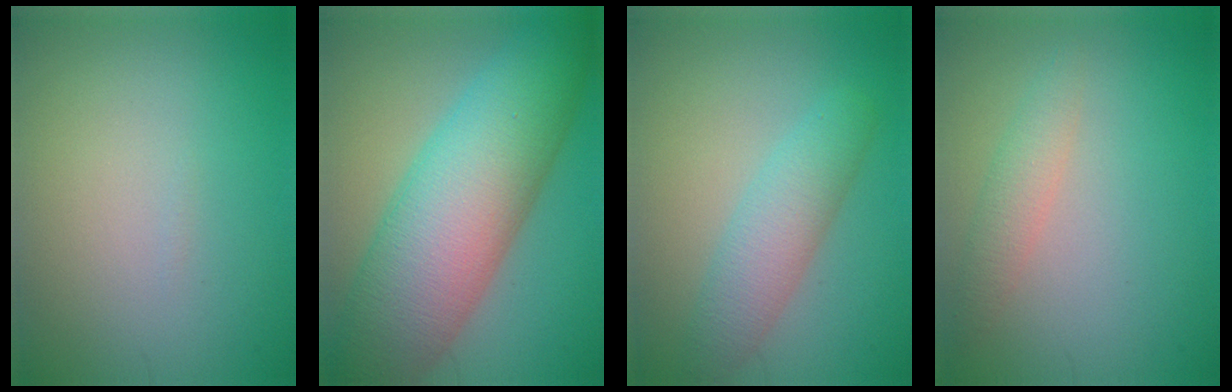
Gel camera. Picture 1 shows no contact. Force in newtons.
{"total": 12.4, "press": 12.4, "slide": 0.4}
{"total": 4.0, "press": 4.0, "slide": 0.0}
{"total": 2.0, "press": 2.0, "slide": 0.1}